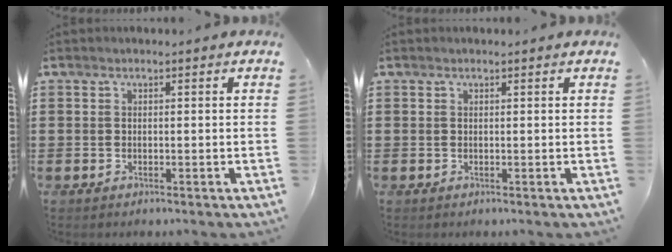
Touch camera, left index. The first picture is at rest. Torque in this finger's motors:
{"motor_torque": [0.86, -0.81, -0.01, -0.02]}